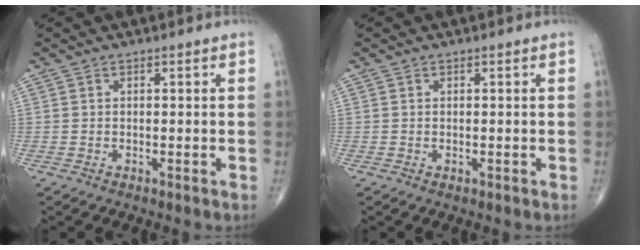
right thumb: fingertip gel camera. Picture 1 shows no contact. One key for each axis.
{"total": 0.0}